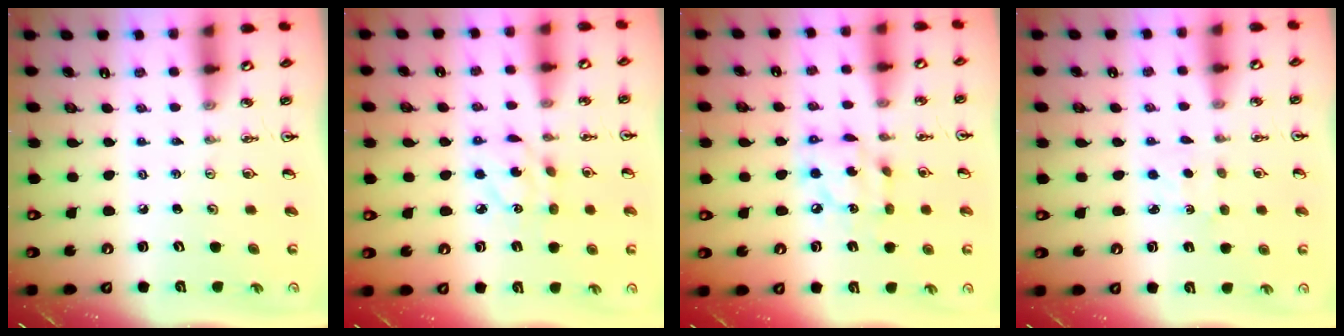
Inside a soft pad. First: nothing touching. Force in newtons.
{"total": 6.3, "press": 6.3, "slide": 0.1}
{"total": 10.6, "press": 10.6, "slide": 0.7}
{"total": 1.6, "press": 1.6, "slide": 0.3}